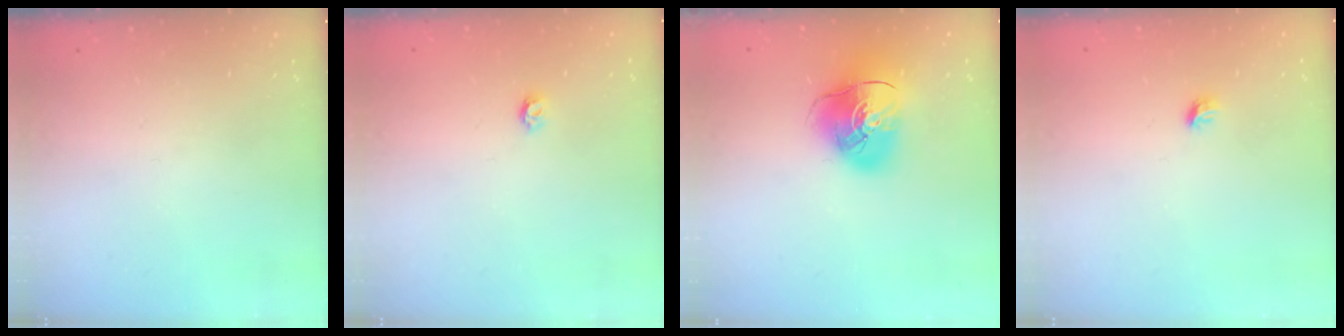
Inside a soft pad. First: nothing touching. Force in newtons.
{"total": 3.2, "press": 3.2, "slide": 0.3}
{"total": 12.3, "press": 12.2, "slide": 1.9}
{"total": 3.9, "press": 3.8, "slide": 0.9}